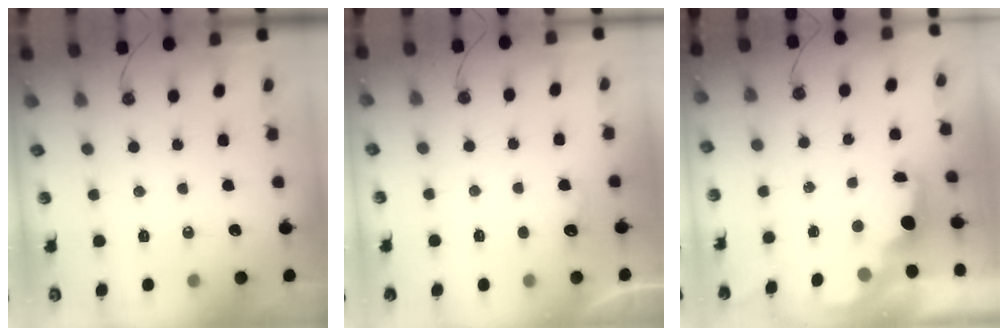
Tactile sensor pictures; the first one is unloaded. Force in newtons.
{"total": 2.1, "press": 2.0, "slide": 0.9}
{"total": 1.8, "press": 1.6, "slide": 0.7}